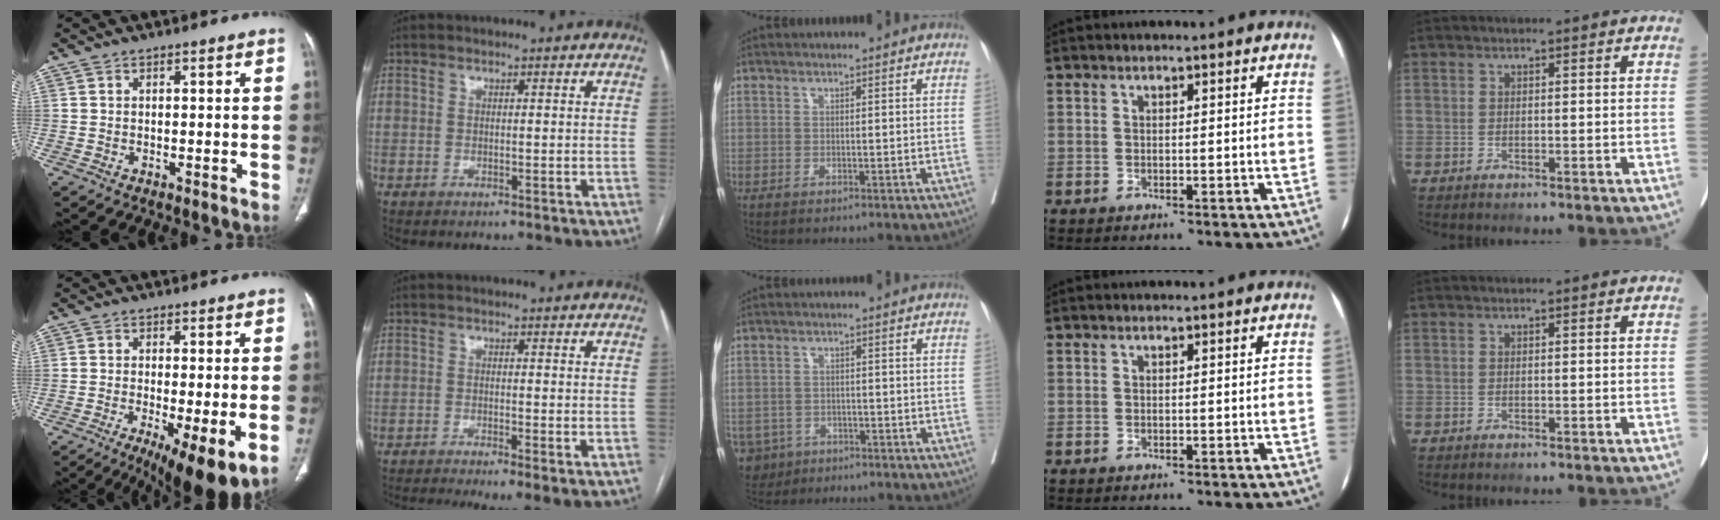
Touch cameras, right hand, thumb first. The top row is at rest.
{"thumb": {"total": 12.4, "force": [-4.6, 3.3, 11.1], "torque": [-0.161, -0.017, -0.065]}, "index": {"total": 7.8, "force": [-5.5, 0.7, 5.4], "torque": [-0.081, -0.010, -0.089]}, "middle": {"total": 5.5, "force": [-3.0, 4.5, 0.8], "torque": [-0.020, 0.004, -0.045]}}